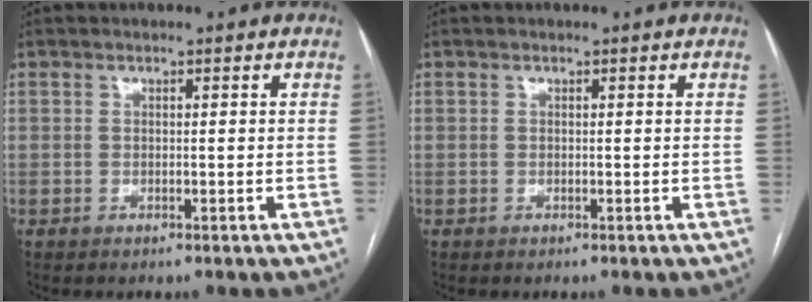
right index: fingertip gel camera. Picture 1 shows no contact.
{"total": 0.0}